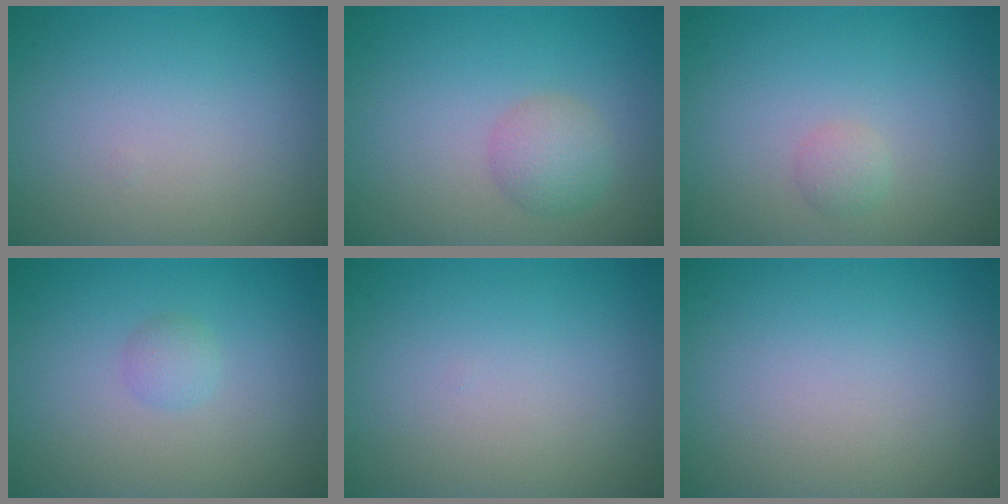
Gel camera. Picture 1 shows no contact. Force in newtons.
{"total": 2.5, "press": 2.5, "slide": 0.0}
{"total": 1.0, "press": 1.0, "slide": 0.0}
{"total": 1.0, "press": 1.0, "slide": 0.1}
{"total": 0.0}
{"total": 0.0}